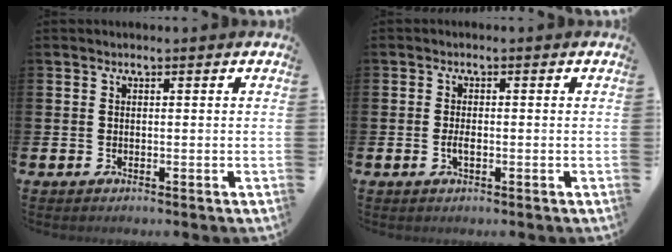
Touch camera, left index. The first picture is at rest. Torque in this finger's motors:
{"motor_torque": [0.33, 0.15, 0.03, 0.07]}